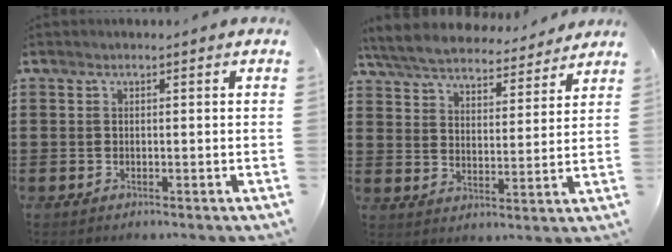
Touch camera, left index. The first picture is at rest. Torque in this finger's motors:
{"motor_torque": [2.14, 0.00, 0.92, 0.21]}